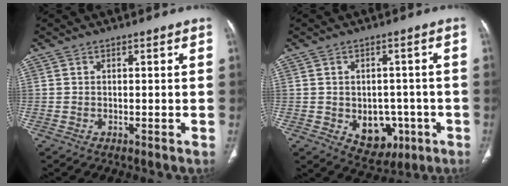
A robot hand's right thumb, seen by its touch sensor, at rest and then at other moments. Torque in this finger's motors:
{"motor_torque": [2.97, 1.70, 1.01, -0.53, 0.04]}